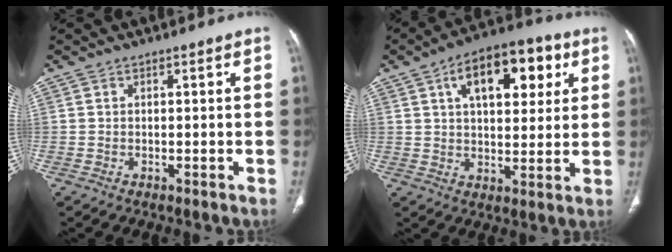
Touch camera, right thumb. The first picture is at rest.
{"total": 16.0, "force": [6.2, 8.2, 12.2], "torque": [-0.141, 0.002, 0.091]}